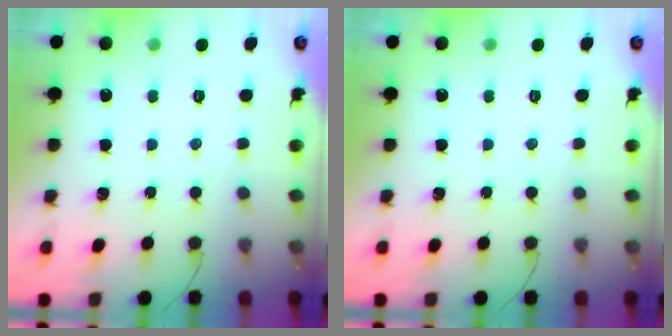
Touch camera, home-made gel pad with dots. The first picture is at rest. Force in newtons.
{"total": 0.0}